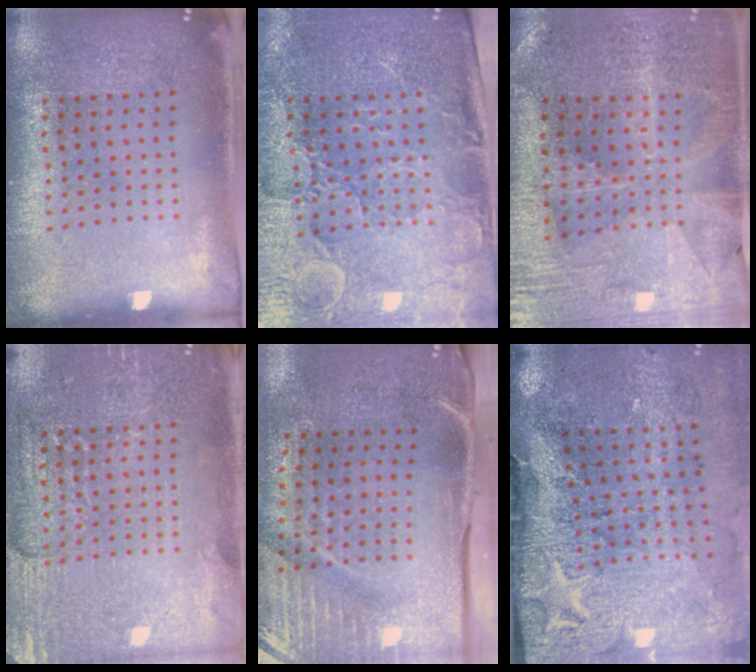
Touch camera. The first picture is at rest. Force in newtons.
{"total": 3.4, "press": 3.3, "slide": 0.9}
{"total": 1.4, "press": 1.3, "slide": 0.4}
{"total": 2.9, "press": 2.8, "slide": 0.2}
{"total": 4.9, "press": 4.0, "slide": 2.8}
{"total": 4.8, "press": 3.8, "slide": 2.9}